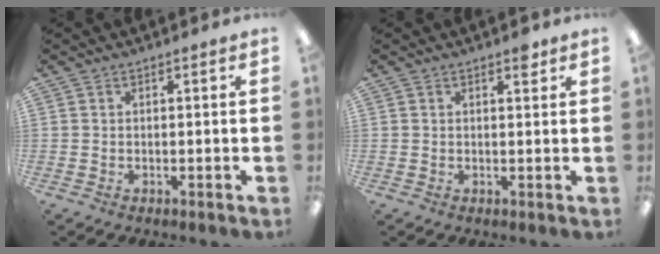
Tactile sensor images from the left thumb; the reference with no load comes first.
{"total": 2.5, "force": [1.7, 1.0, 1.6], "torque": [-0.009, -0.007, 0.024]}